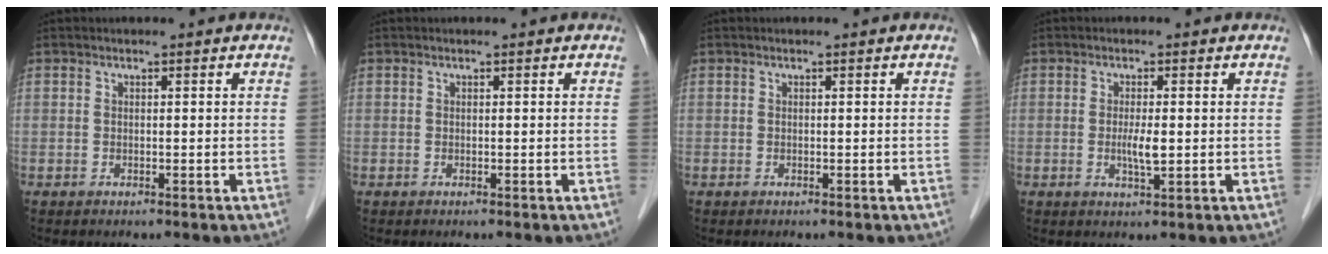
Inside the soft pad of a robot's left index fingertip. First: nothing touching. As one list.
[{"total": 0.0}, {"total": 0.0}, {"total": 2.8, "force": [-0.1, 0.5, 2.8], "torque": [-0.055, -0.004, -0.001]}]